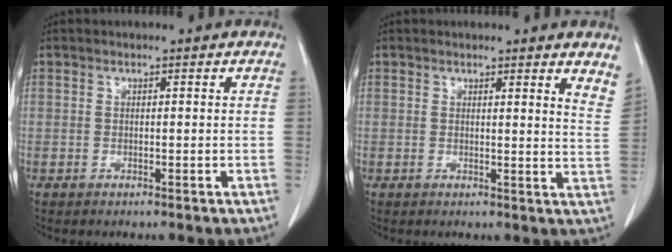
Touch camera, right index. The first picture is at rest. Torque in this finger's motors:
{"motor_torque": [-0.08, 0.21, 0.00, 0.00]}